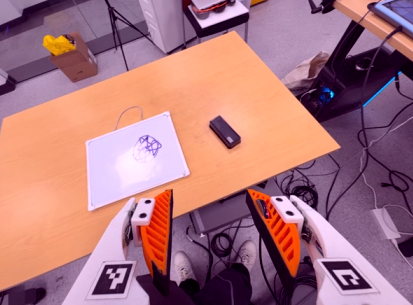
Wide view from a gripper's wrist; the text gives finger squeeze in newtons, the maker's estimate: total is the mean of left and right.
{"total": 0.0}